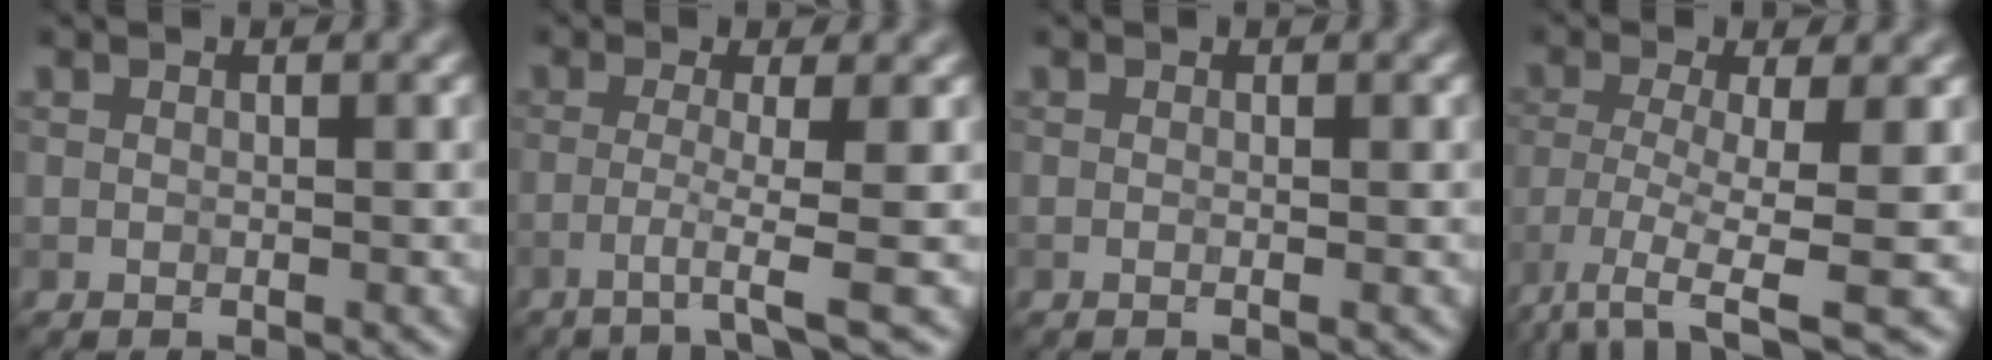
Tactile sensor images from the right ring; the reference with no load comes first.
{"total": 3.3, "force": [-1.2, 0.2, 3.1], "torque": [-0.051, 0.001, -0.037]}
{"total": 0.5, "force": [0.0, 0.1, 0.5], "torque": [-0.011, -0.008, -0.002]}
{"total": 6.7, "force": [-3.7, 1.2, 5.4], "torque": [-0.105, -0.013, -0.074]}